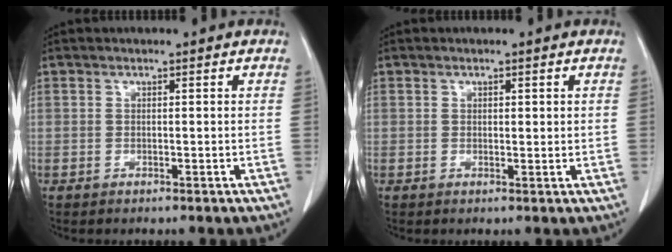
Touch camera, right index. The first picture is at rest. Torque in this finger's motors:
{"motor_torque": [-0.03, 0.00, -0.04, -0.01]}